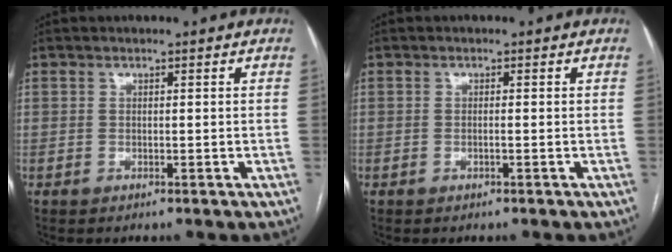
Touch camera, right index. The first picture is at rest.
{"total": 0.0}